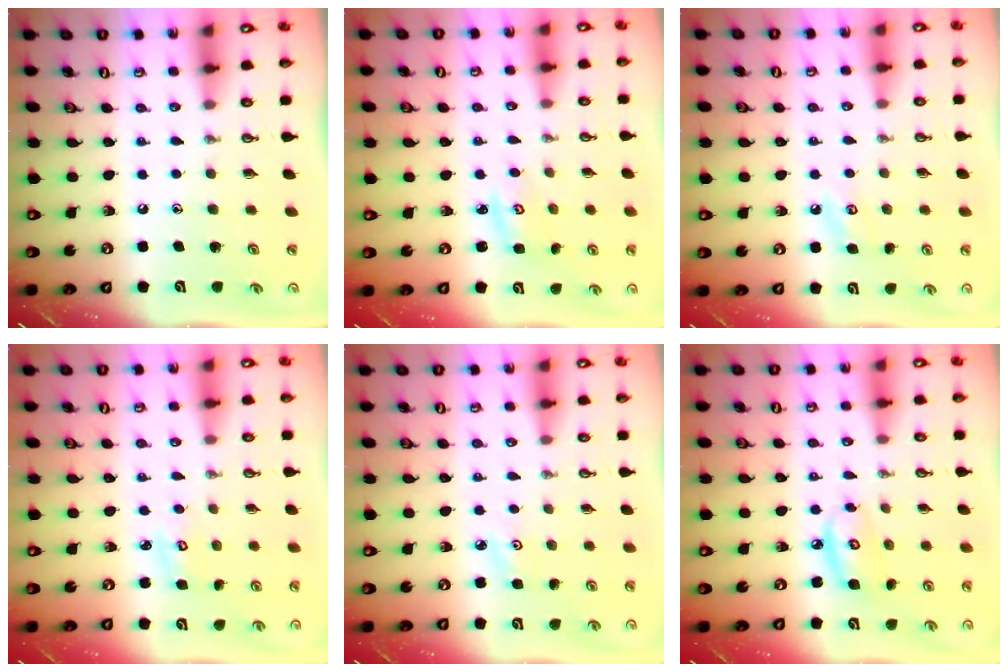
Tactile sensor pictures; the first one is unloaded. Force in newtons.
{"total": 2.8, "press": 2.8, "slide": 0.4}
{"total": 5.1, "press": 5.1, "slide": 0.8}
{"total": 2.9, "press": 2.9, "slide": 0.2}
{"total": 3.3, "press": 3.2, "slide": 0.3}
{"total": 6.1, "press": 6.1, "slide": 0.4}